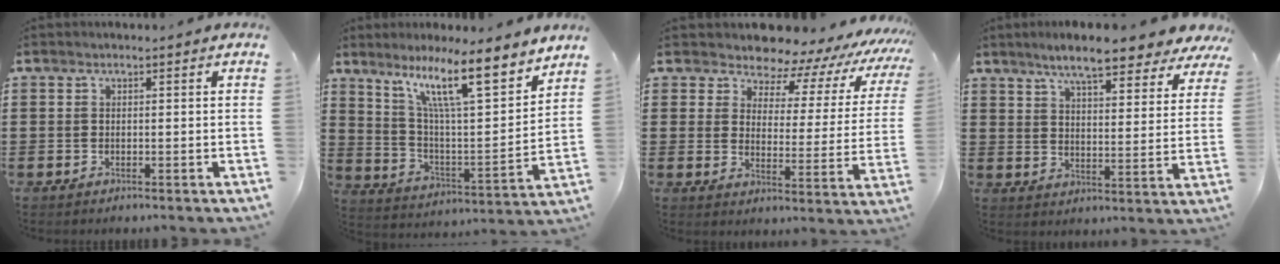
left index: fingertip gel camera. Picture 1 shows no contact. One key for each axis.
{"total": 13.1, "fx": 9.2, "fy": 1.9, "fz": 9.2, "tx": -0.181, "ty": -0.041, "tz": 0.149}
{"total": 7.4, "fx": 7.1, "fy": 1.6, "fz": 1.3, "tx": -0.049, "ty": -0.058, "tz": 0.121}
{"total": 8.3, "fx": 7.2, "fy": 0.8, "fz": 4.1, "tx": -0.089, "ty": -0.031, "tz": 0.123}